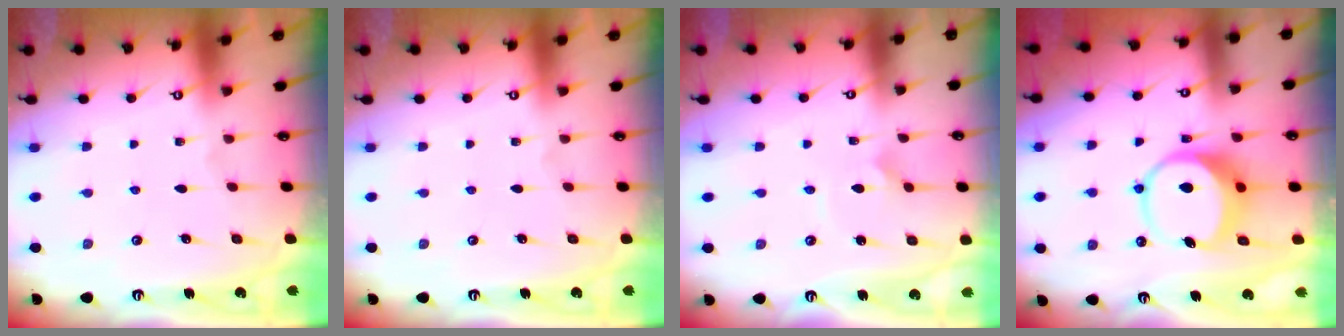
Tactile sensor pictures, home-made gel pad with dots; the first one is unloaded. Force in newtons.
{"total": 0.0}
{"total": 3.6, "press": 3.6, "slide": 0.4}
{"total": 8.9, "press": 8.8, "slide": 1.5}